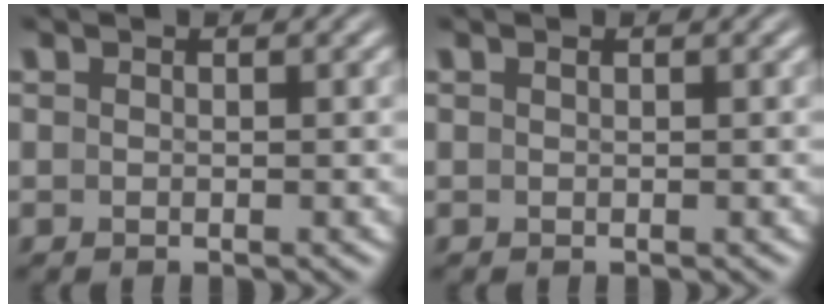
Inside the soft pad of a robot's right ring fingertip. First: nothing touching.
{"total": 0.0}